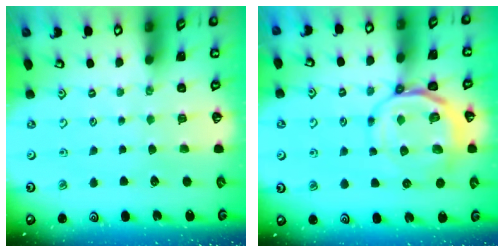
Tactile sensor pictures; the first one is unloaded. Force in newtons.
{"total": 9.9, "press": 9.7, "slide": 1.8}